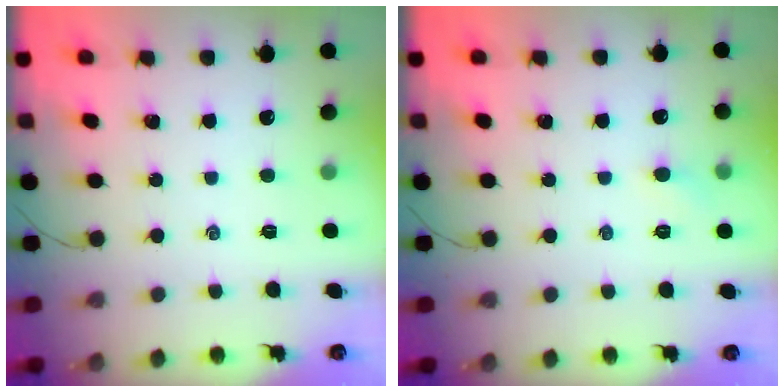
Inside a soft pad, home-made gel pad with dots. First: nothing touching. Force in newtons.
{"total": 3.6, "press": 3.4, "slide": 1.2}